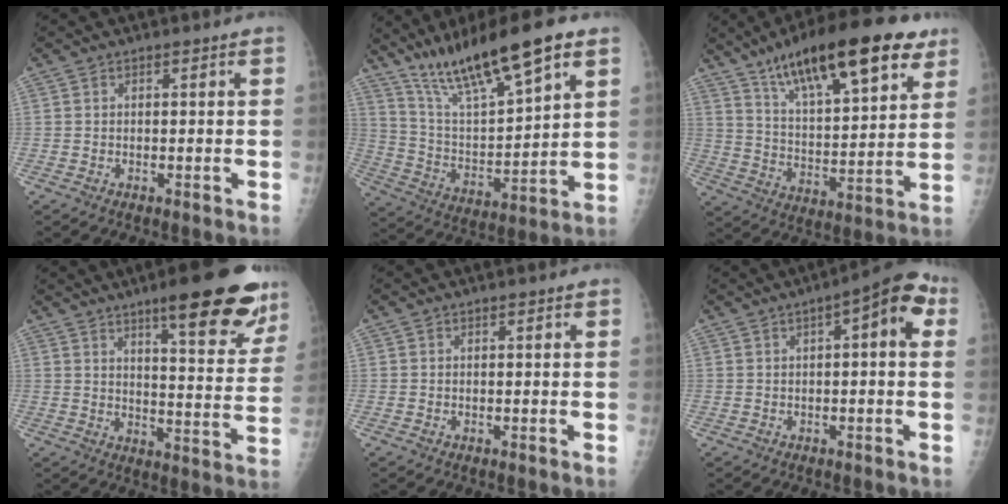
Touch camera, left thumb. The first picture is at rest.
{"total": 19.8, "force": [13.1, 4.1, 14.2], "torque": [-0.229, -0.046, 0.243]}
{"total": 23.9, "force": [14.3, 7.6, 17.6], "torque": [-0.255, -0.037, 0.233]}
{"total": 19.3, "force": [12.5, 4.6, 14.0], "torque": [-0.147, -0.064, 0.170]}
{"total": 0.0}
{"total": 8.6, "force": [2.3, 2.9, 7.7], "torque": [-0.092, 0.022, 0.022]}